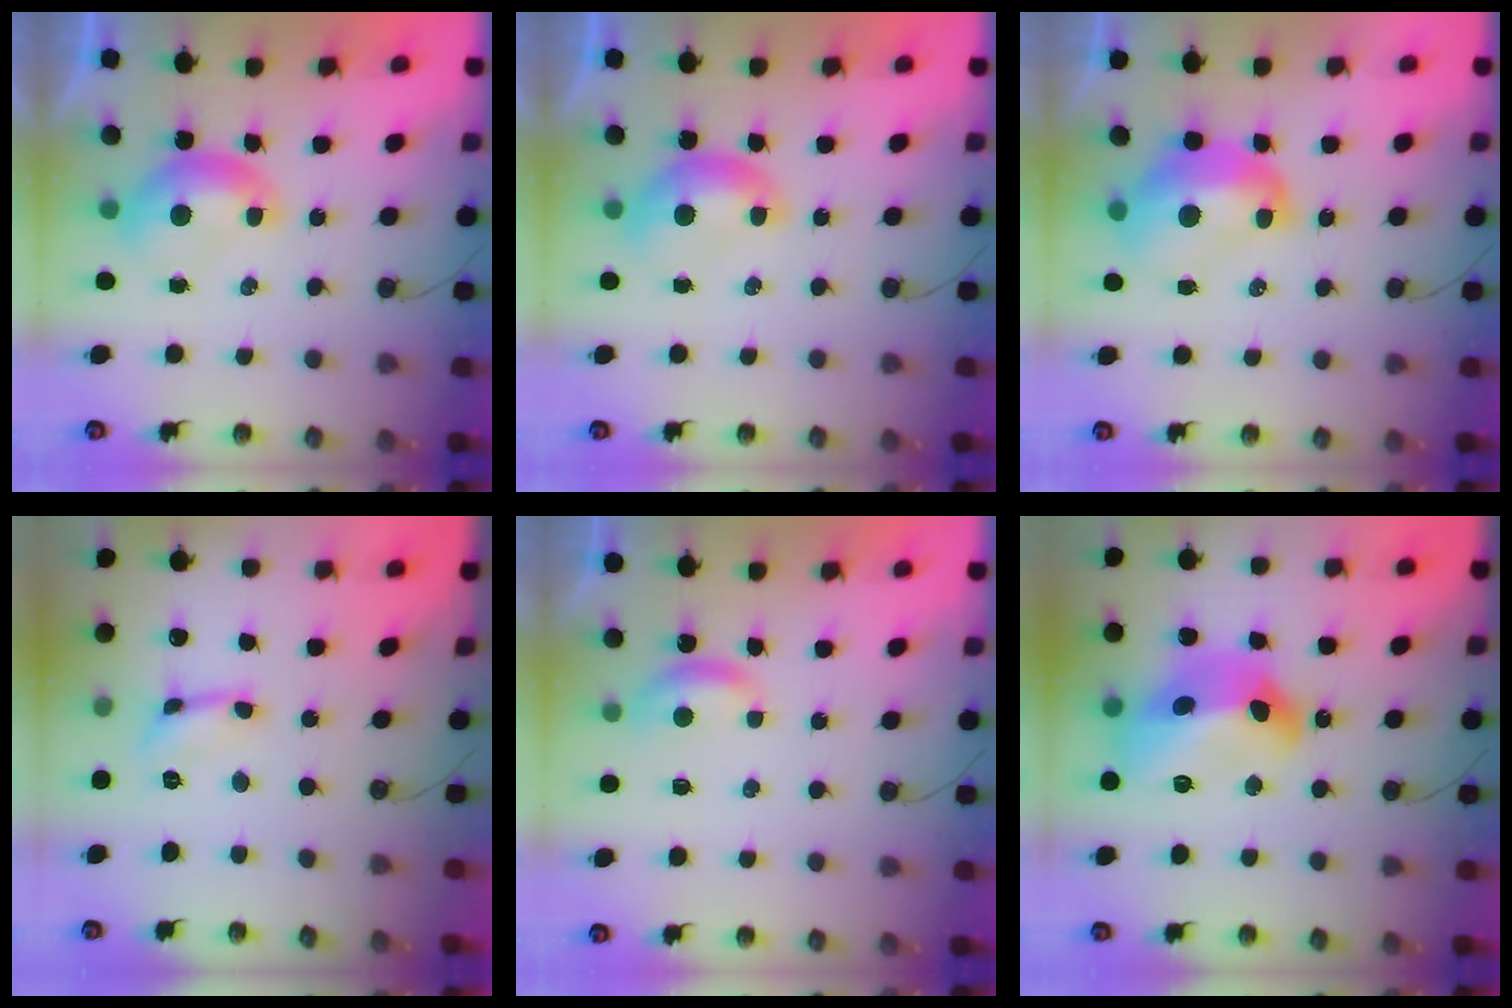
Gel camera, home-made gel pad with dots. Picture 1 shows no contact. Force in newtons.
{"total": 0.0}
{"total": 4.6, "press": 4.5, "slide": 0.9}
{"total": 0.0}
{"total": 1.1, "press": 1.0, "slide": 0.5}
{"total": 14.7, "press": 14.6, "slide": 1.5}